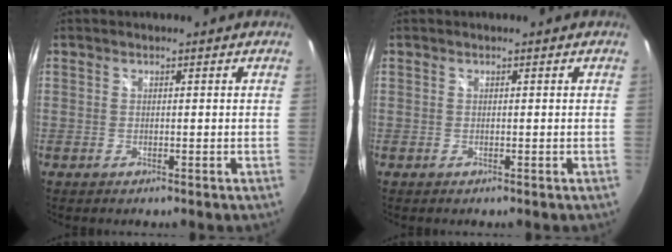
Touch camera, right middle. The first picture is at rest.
{"total": 0.0}